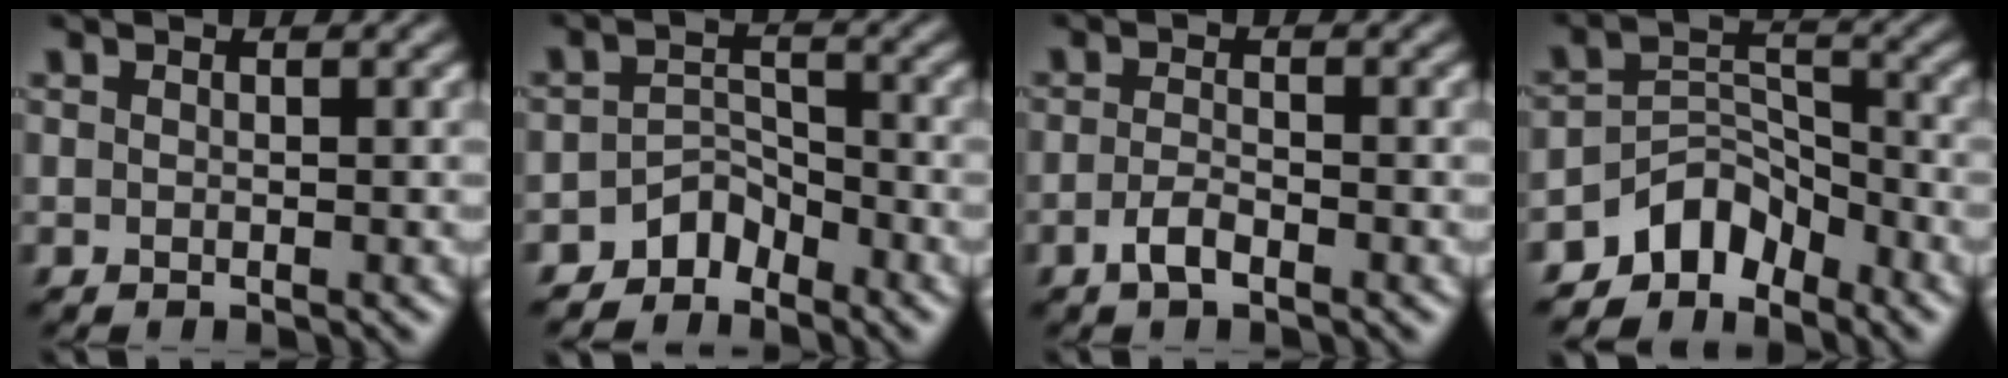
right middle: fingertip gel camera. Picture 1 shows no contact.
{"total": 3.0, "force": [-2.5, 1.5, 0.6], "torque": [-0.002, 0.010, -0.050]}
{"total": 1.9, "force": [-1.1, 0.6, 1.4], "torque": [-0.031, 0.002, -0.025]}
{"total": 4.7, "force": [-3.8, 2.4, 1.4], "torque": [-0.005, 0.007, -0.077]}